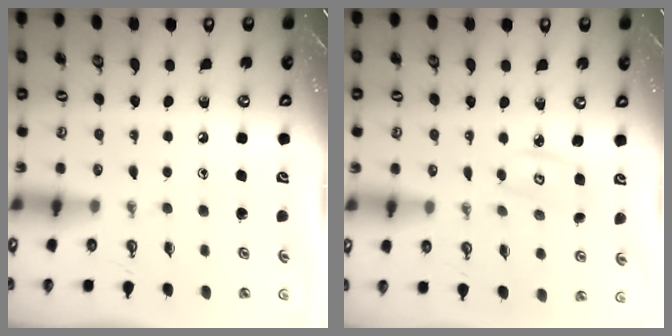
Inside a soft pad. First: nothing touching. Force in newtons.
{"total": 3.4, "press": 3.4, "slide": 0.3}